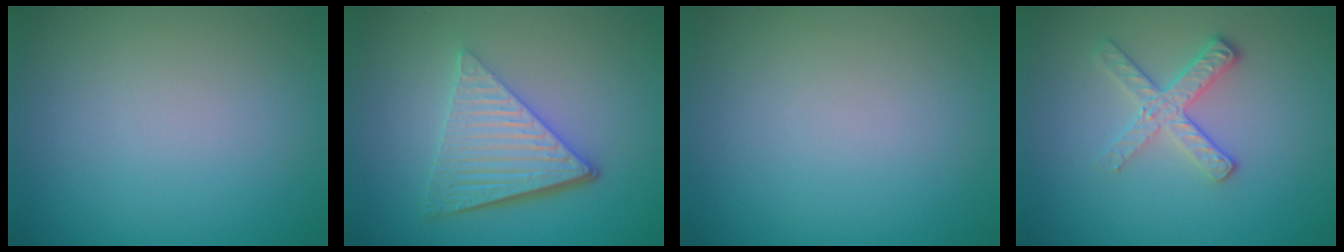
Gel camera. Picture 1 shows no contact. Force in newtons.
{"total": 6.1, "press": 4.2, "slide": 4.5}
{"total": 0.0}
{"total": 2.7, "press": 2.4, "slide": 1.2}